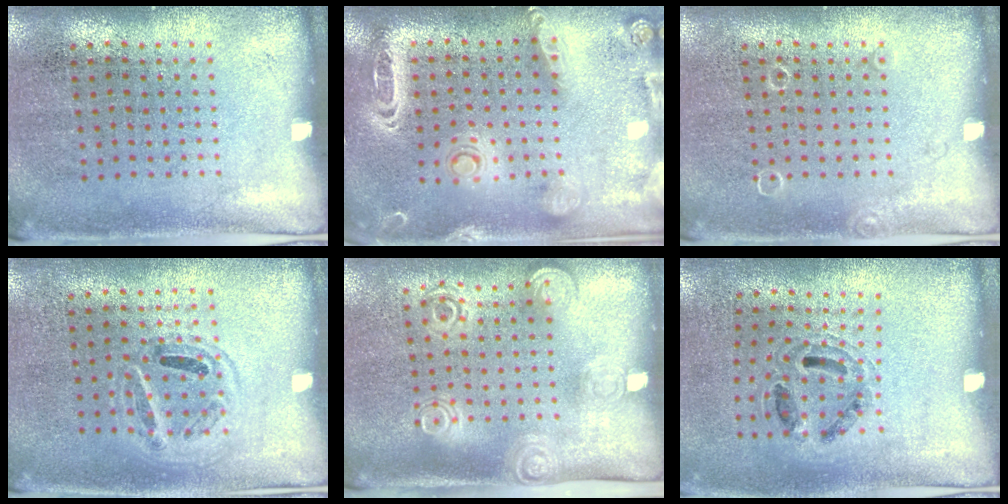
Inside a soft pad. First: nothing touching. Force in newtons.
{"total": 2.5, "press": 2.3, "slide": 1.1}
{"total": 0.5, "press": 0.5, "slide": 0.1}
{"total": 0.9, "press": 0.8, "slide": 0.2}
{"total": 1.7, "press": 1.3, "slide": 1.1}
{"total": 1.0, "press": 0.8, "slide": 0.5}